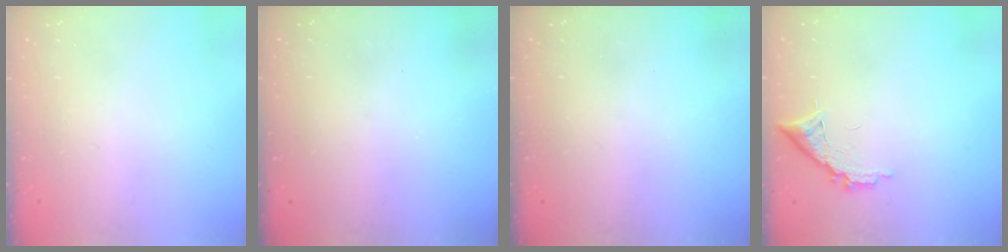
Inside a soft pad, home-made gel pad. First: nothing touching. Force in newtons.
{"total": 3.2, "press": 3.2, "slide": 0.1}
{"total": 3.0, "press": 3.0, "slide": 0.3}
{"total": 9.0, "press": 9.0, "slide": 0.4}